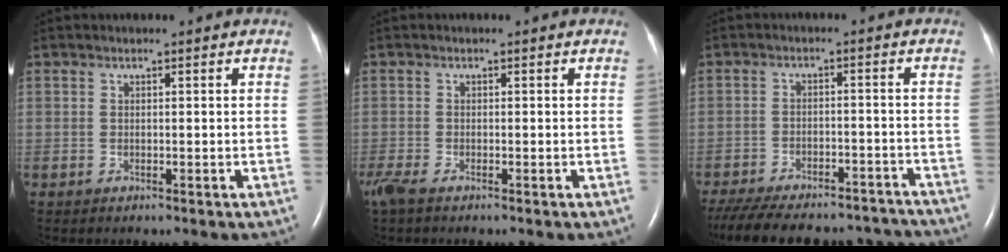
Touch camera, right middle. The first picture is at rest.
{"total": 3.1, "force": [-2.2, 0.9, 2.0], "torque": [-0.055, -0.012, -0.045]}
{"total": 22.3, "force": [-19.8, 6.6, 8.0], "torque": [-0.175, -0.016, -0.262]}